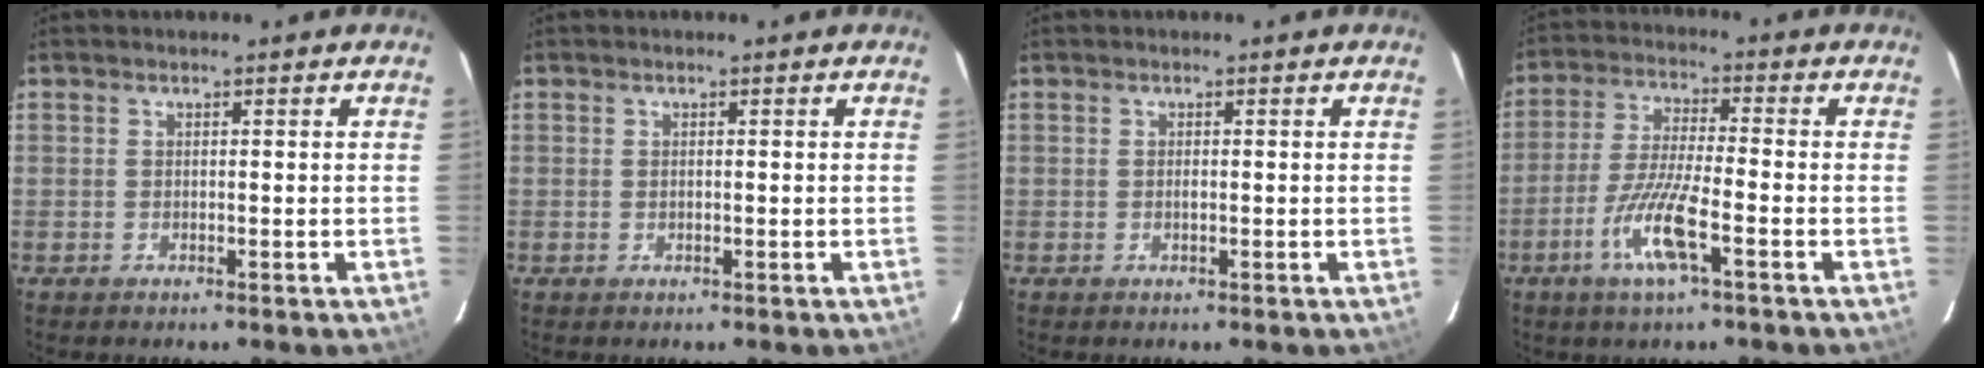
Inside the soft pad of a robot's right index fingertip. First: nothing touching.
{"total": 0.0}
{"total": 0.7, "force": [-0.2, 0.2, 0.6], "torque": [-0.012, 0.000, -0.003]}
{"total": 9.8, "force": [-4.6, 1.1, 8.6], "torque": [-0.179, -0.009, -0.090]}